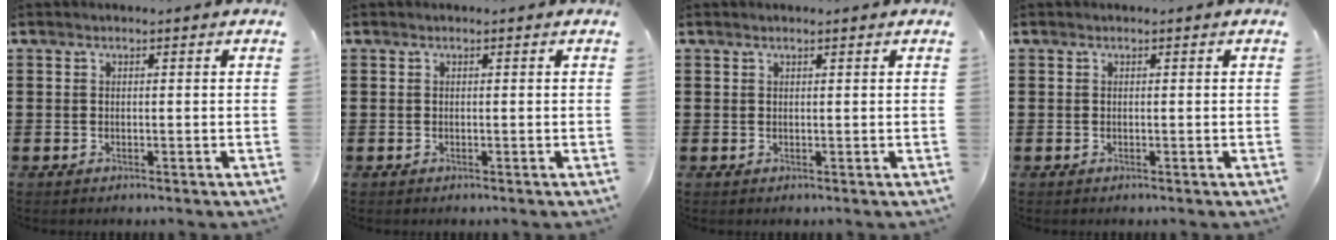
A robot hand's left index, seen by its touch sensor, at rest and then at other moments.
{"total": 0.0}
{"total": 0.7, "force": [0.5, 0.0, 0.5], "torque": [-0.009, 0.001, 0.009]}
{"total": 0.0}